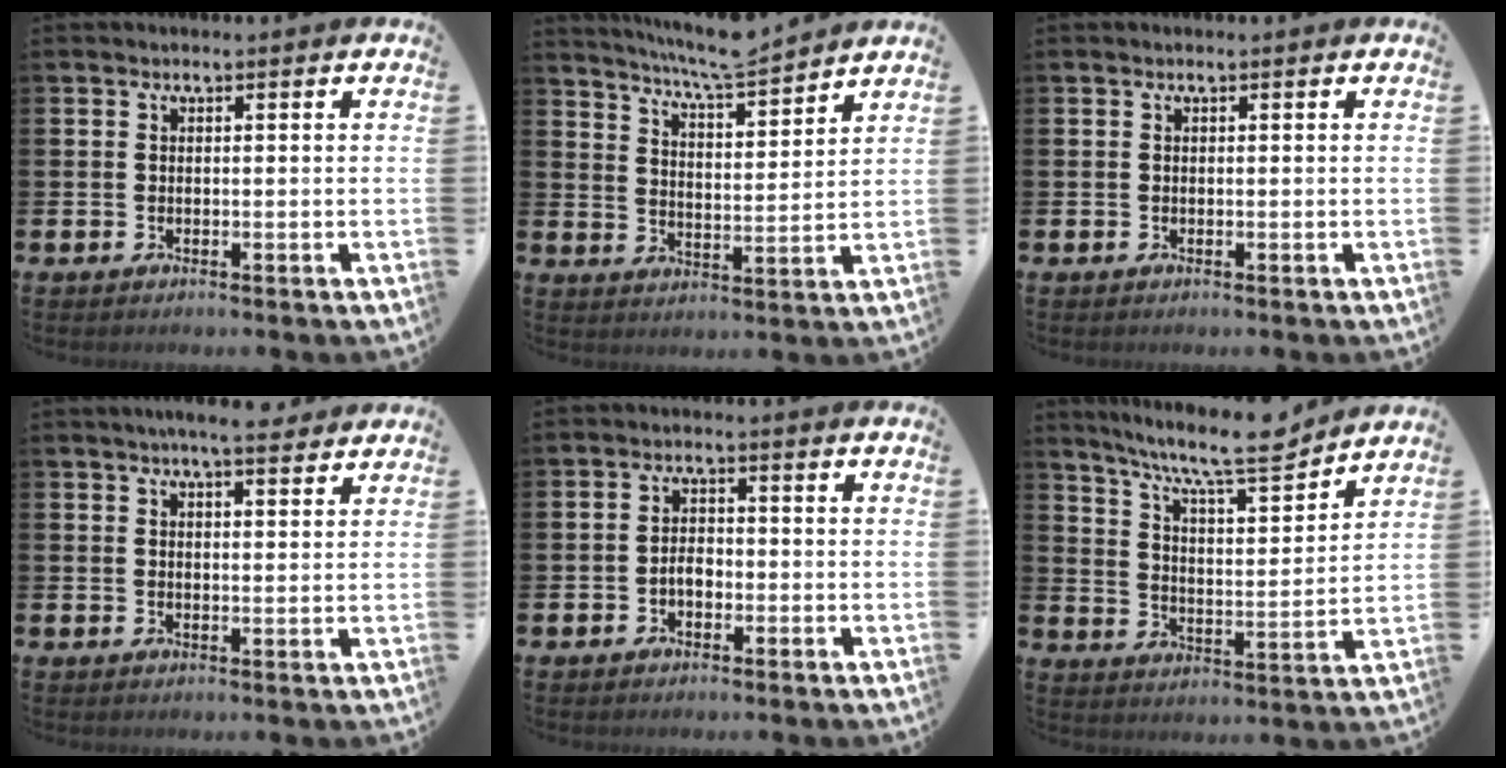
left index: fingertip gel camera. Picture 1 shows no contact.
{"total": 7.0, "force": [6.8, 0.1, 1.6], "torque": [-0.058, -0.040, 0.122]}
{"total": 0.0}
{"total": 4.7, "force": [4.3, 0.5, 1.8], "torque": [-0.034, -0.016, 0.074]}
{"total": 2.5, "force": [-0.8, 1.6, 1.7], "torque": [-0.032, 0.005, -0.019]}
{"total": 10.8, "force": [9.4, 1.5, 5.0], "torque": [-0.117, -0.059, 0.160]}